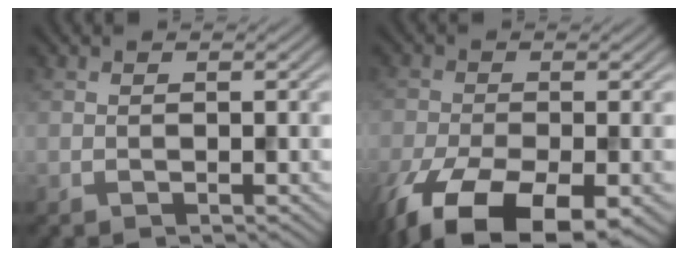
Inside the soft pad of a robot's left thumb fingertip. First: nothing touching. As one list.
[{"total": 14.5, "force": [-8.4, 6.4, 10.0], "torque": [-0.207, -0.057, -0.126]}]